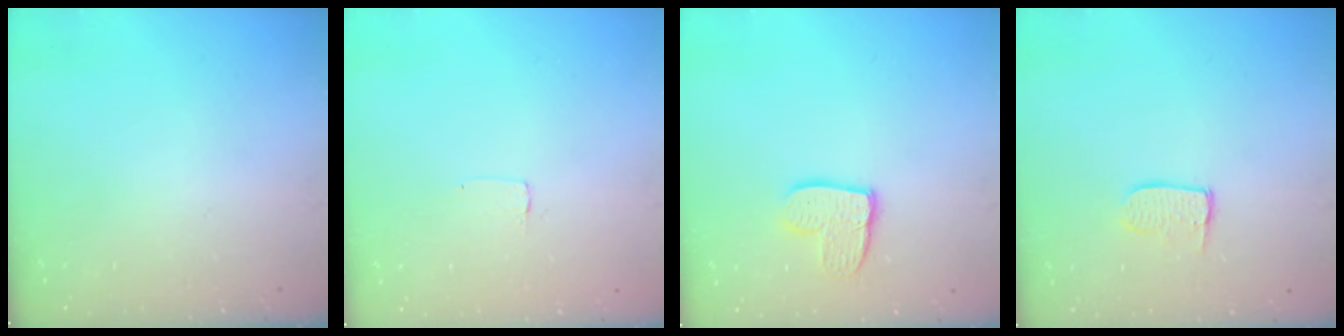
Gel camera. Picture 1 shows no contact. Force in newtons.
{"total": 2.6, "press": 2.6, "slide": 0.2}
{"total": 8.9, "press": 8.9, "slide": 0.4}
{"total": 6.7, "press": 6.7, "slide": 0.2}